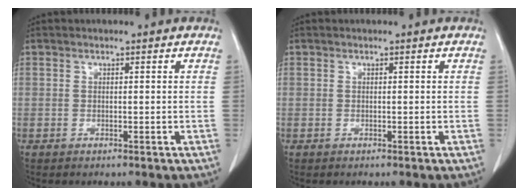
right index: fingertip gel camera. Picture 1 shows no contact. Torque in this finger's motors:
{"motor_torque": [0.00, 0.00, 0.00, 0.00]}